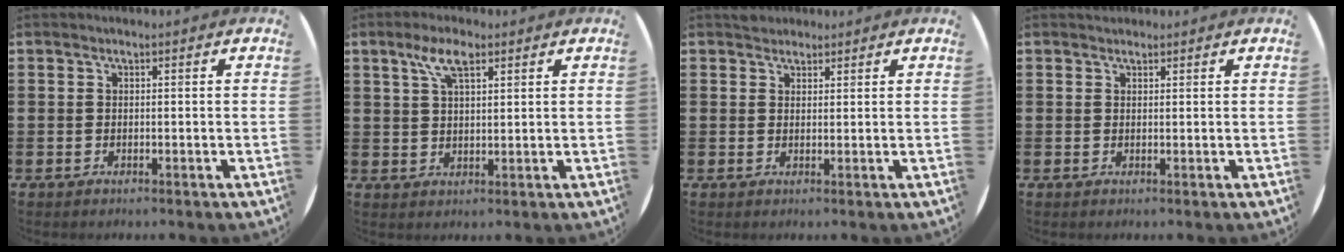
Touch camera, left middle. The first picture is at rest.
{"total": 5.0, "force": [3.0, 1.8, 3.6], "torque": [-0.071, 0.006, 0.050]}
{"total": 1.8, "force": [1.7, 0.7, -0.2], "torque": [0.009, 0.003, 0.031]}
{"total": 0.8, "force": [0.7, 0.2, -0.2], "torque": [0.003, 0.004, 0.013]}